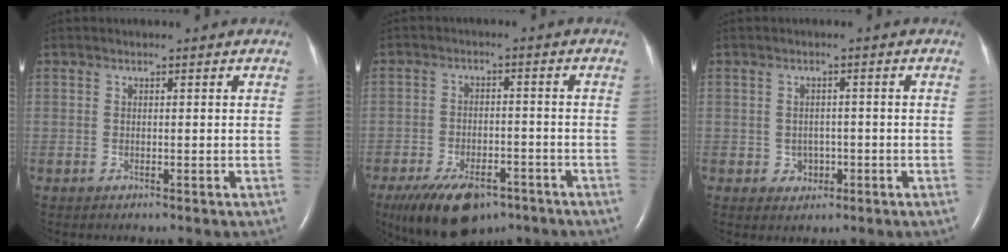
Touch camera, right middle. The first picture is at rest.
{"total": 11.8, "force": [-8.1, 5.5, 6.7], "torque": [-0.120, -0.008, -0.127]}
{"total": 2.4, "force": [-0.8, 2.1, 0.9], "torque": [-0.007, 0.006, -0.005]}